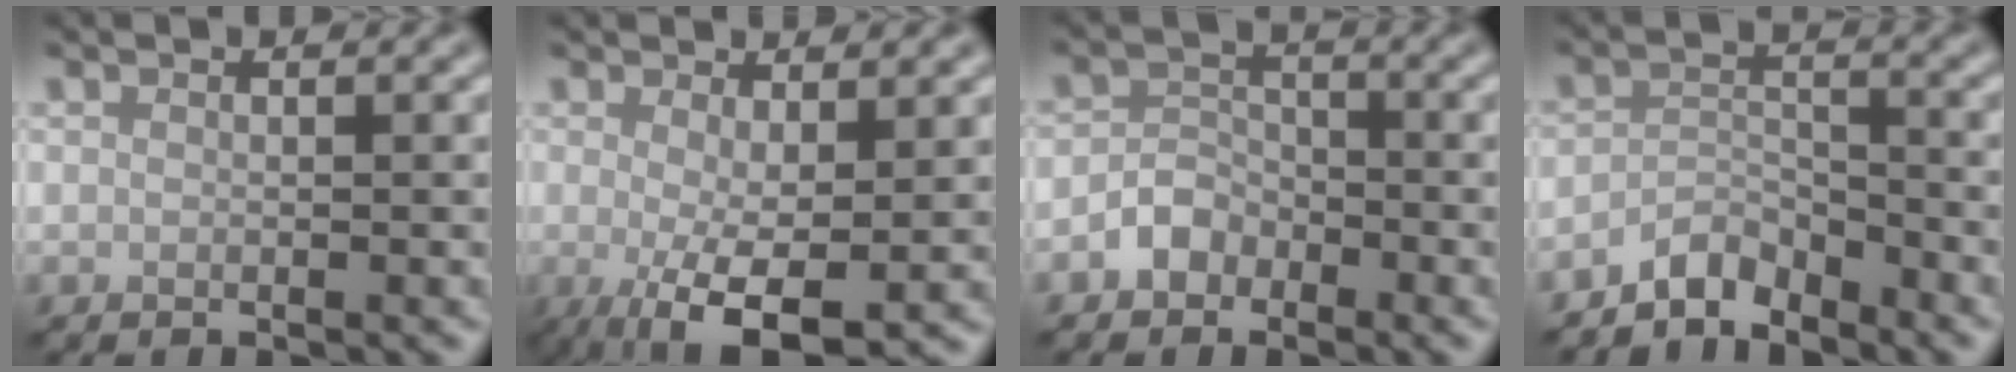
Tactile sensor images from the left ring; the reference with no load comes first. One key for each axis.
{"total": 5.6, "fx": -0.7, "fy": 1.8, "fz": 5.3, "tx": -0.091, "ty": -0.014, "tz": -0.012}
{"total": 2.1, "fx": -1.3, "fy": 1.6, "fz": 0.6, "tx": -0.005, "ty": 0.011, "tz": -0.030}
{"total": 2.5, "fx": -2.3, "fy": 0.8, "fz": 0.7, "tx": -0.011, "ty": 0.010, "tz": -0.049}